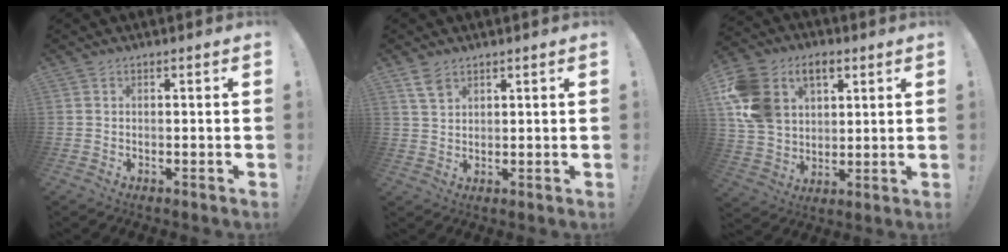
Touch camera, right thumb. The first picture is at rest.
{"total": 4.4, "force": [2.9, 2.4, 2.3], "torque": [-0.035, -0.014, 0.055]}
{"total": 17.8, "force": [7.2, 12.9, 9.9], "torque": [-0.189, -0.023, 0.141]}